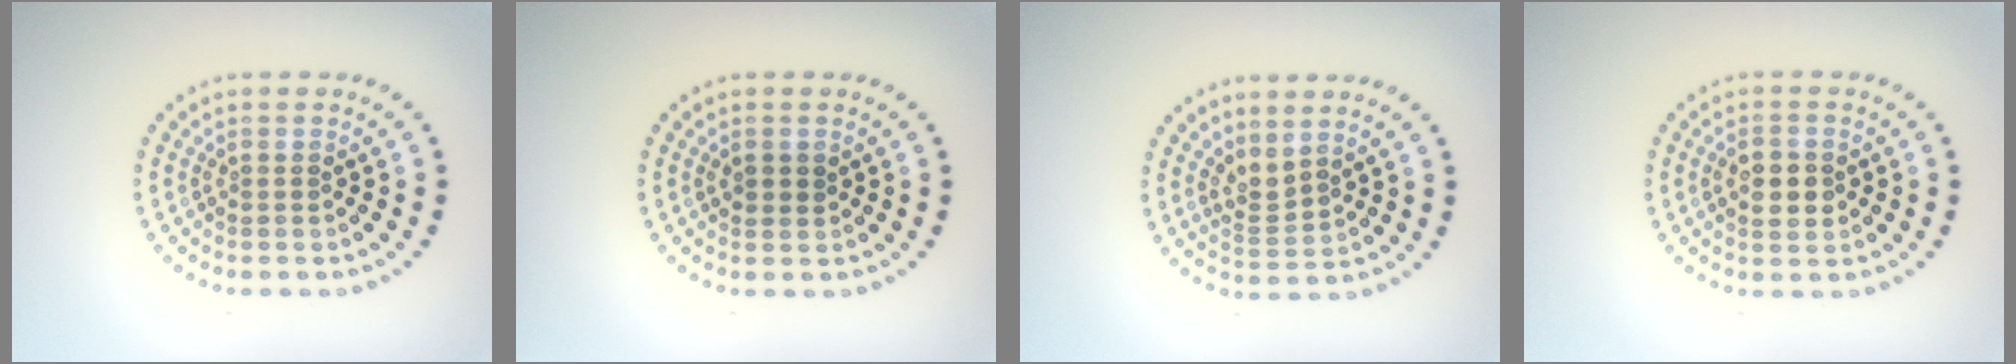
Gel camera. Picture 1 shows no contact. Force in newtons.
{"total": 1.2, "press": 1.2, "slide": 0.4}
{"total": 2.1, "press": 1.4, "slide": 1.6}
{"total": 2.9, "press": 2.9, "slide": 0.1}